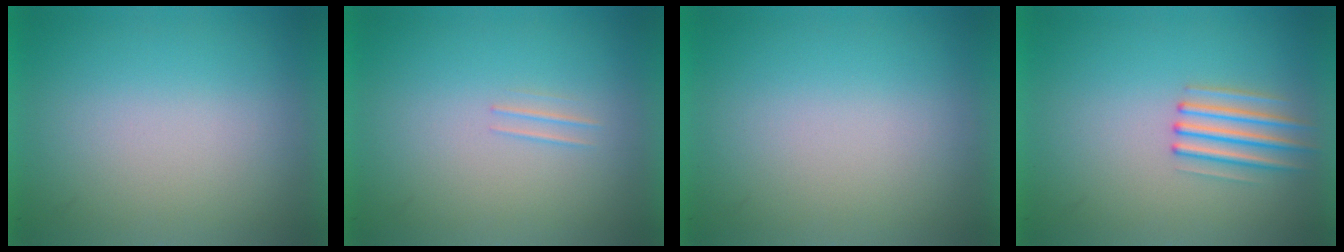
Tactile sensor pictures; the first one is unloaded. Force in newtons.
{"total": 1.0}
{"total": 0.0}
{"total": 2.1}